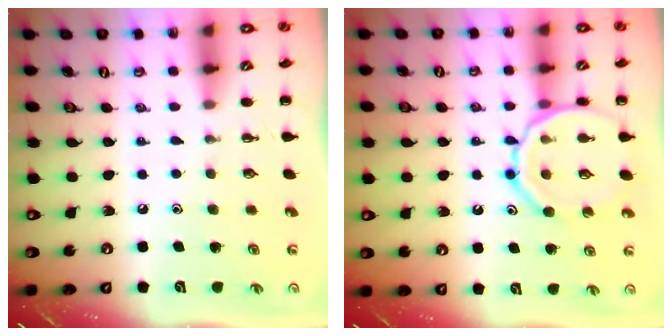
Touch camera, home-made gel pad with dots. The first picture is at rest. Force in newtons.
{"total": 15.6, "press": 15.5, "slide": 2.0}